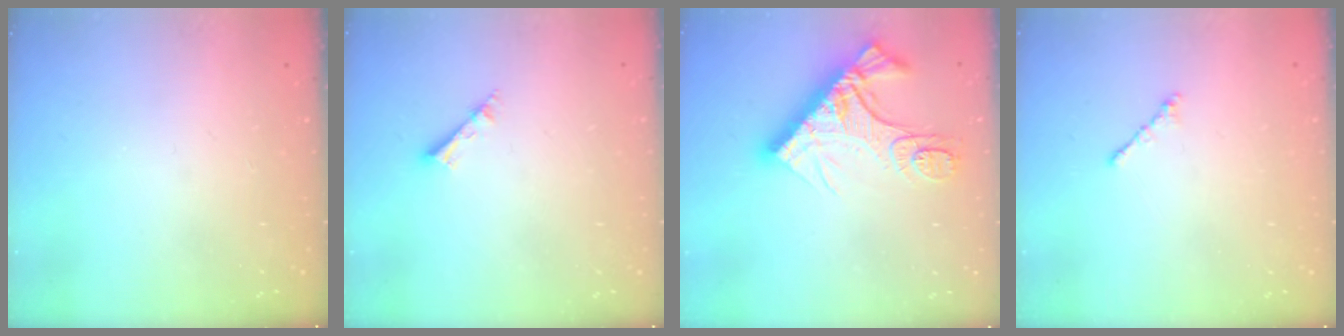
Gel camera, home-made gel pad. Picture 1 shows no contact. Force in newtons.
{"total": 2.5, "press": 2.5, "slide": 0.1}
{"total": 16.2, "press": 16.1, "slide": 1.6}
{"total": 0.9, "press": 0.7, "slide": 0.5}